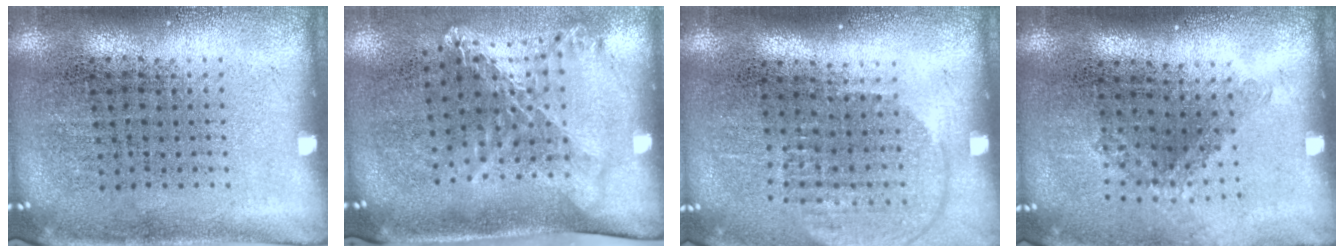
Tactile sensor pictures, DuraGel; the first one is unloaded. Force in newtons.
{"total": 1.8, "press": 1.3, "slide": 1.2}
{"total": 1.8, "press": 1.5, "slide": 0.9}
{"total": 1.2, "press": 0.9, "slide": 0.8}